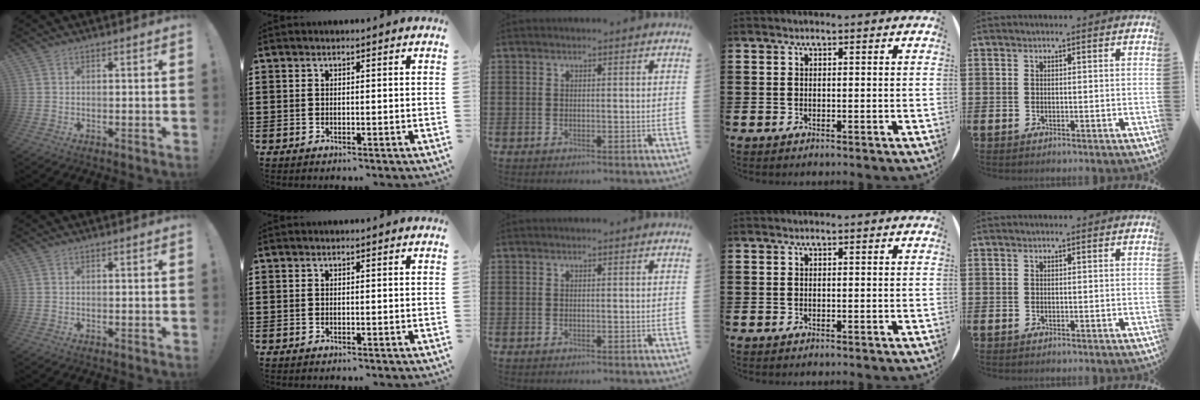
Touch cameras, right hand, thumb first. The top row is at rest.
{}